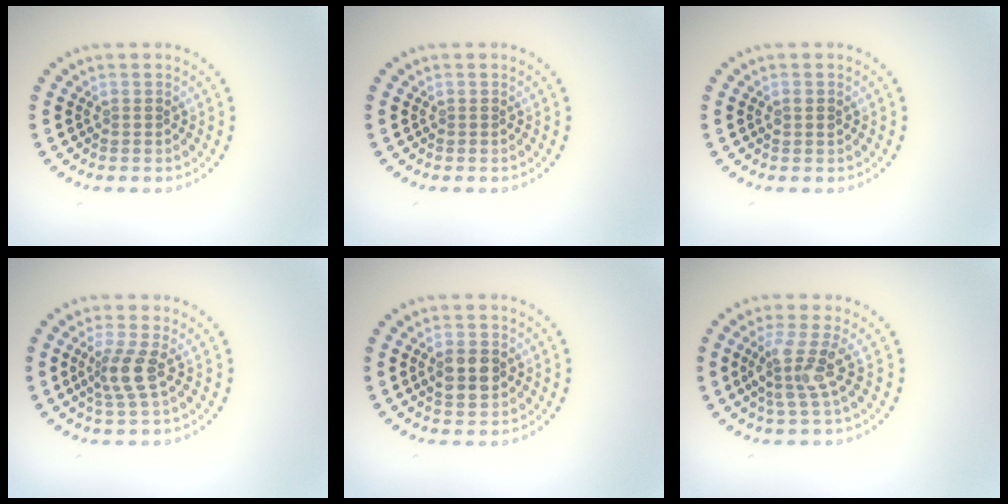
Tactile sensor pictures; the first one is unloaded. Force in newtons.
{"total": 0.0}
{"total": 1.0, "press": 1.0, "slide": 0.1}
{"total": 2.7, "press": 2.1, "slide": 1.8}
{"total": 3.2, "press": 3.2, "slide": 0.1}
{"total": 3.2, "press": 2.5, "slide": 2.0}